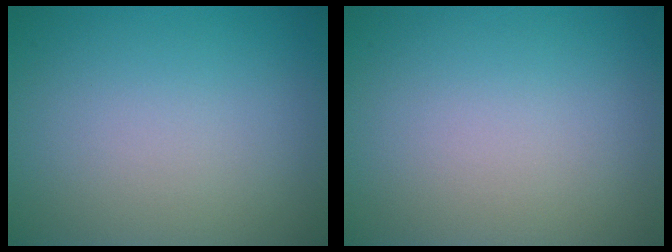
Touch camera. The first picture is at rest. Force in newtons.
{"total": 0.0}